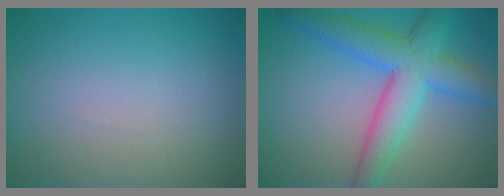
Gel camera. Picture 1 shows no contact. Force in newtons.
{"total": 7.0, "press": 7.0, "slide": 0.2}